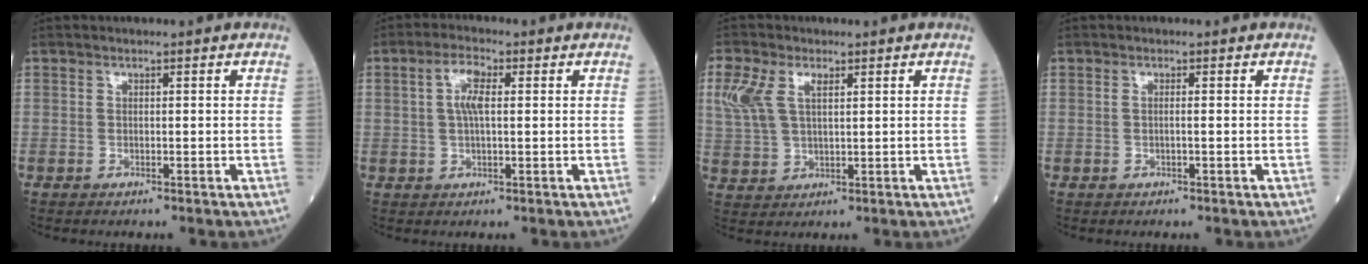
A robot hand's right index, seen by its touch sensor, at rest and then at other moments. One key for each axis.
{"total": 4.2, "fx": 1.0, "fy": 1.2, "fz": 3.9, "tx": -0.082, "ty": 0.013, "tz": 0.021}
{"total": 7.0, "fx": 2.9, "fy": 3.6, "fz": 5.3, "tx": -0.141, "ty": 0.022, "tz": 0.066}
{"total": 0.6, "fx": 0.1, "fy": -0.1, "fz": 0.6, "tx": -0.013, "ty": 0.001, "tz": 0.002}